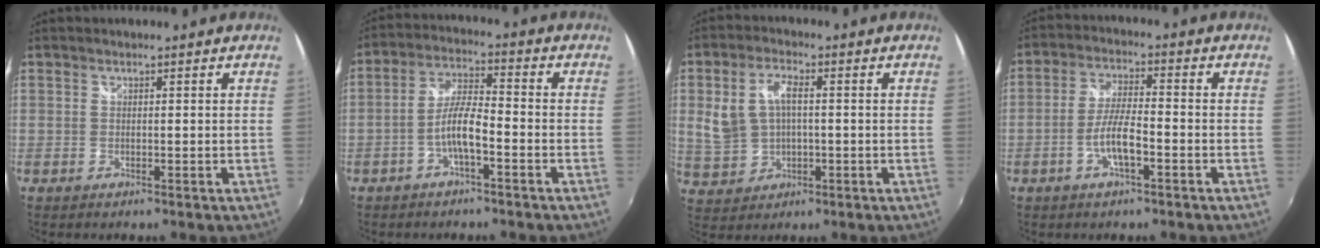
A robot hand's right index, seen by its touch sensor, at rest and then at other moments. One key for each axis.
{"total": 6.1, "fx": -2.7, "fy": 1.2, "fz": 5.4, "tx": -0.113, "ty": 0.016, "tz": -0.050}
{"total": 8.2, "fx": 0.4, "fy": 5.2, "fz": 6.2, "tx": -0.138, "ty": 0.011, "tz": 0.020}
{"total": 6.1, "fx": -2.5, "fy": 1.2, "fz": 5.5, "tx": -0.110, "ty": 0.007, "tz": -0.047}